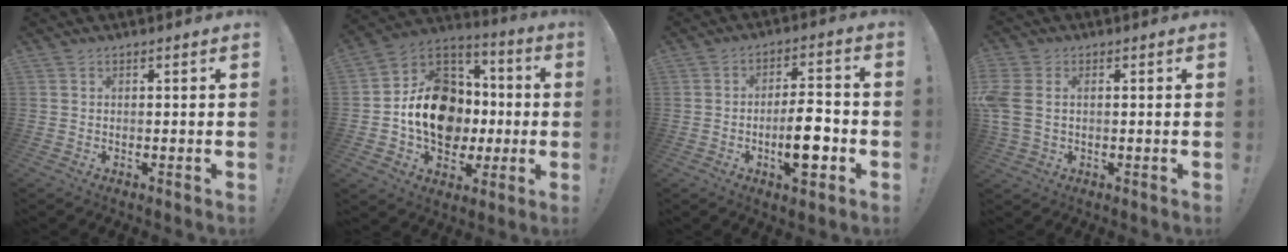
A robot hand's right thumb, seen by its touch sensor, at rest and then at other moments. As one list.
[{"total": 19.9, "force": [-2.0, 15.7, 12.0], "torque": [-0.189, 0.029, -0.020]}, {"total": 11.0, "force": [-3.5, 4.2, 9.5], "torque": [-0.148, 0.011, -0.061]}, {"total": 6.3, "force": [0.7, 4.6, 4.3], "torque": [-0.102, 0.000, 0.014]}]